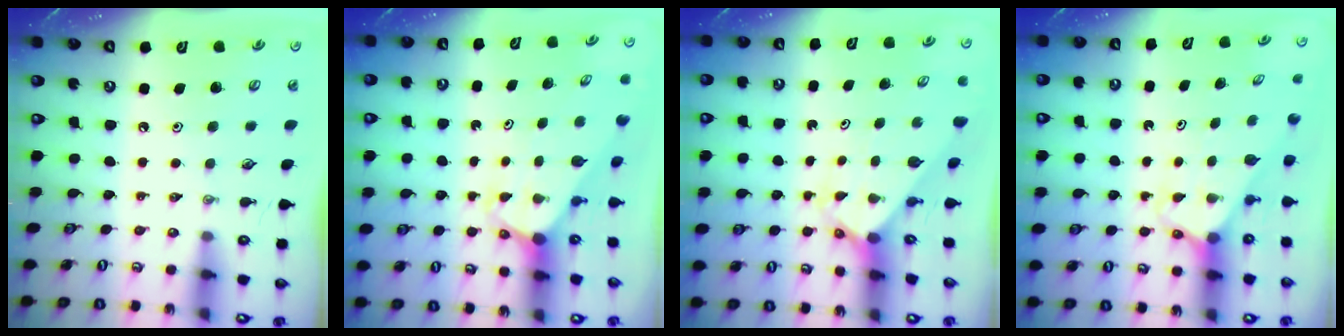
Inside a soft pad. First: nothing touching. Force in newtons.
{"total": 3.1, "press": 3.1, "slide": 0.2}
{"total": 2.5, "press": 2.5, "slide": 0.2}
{"total": 2.5, "press": 2.5, "slide": 0.2}